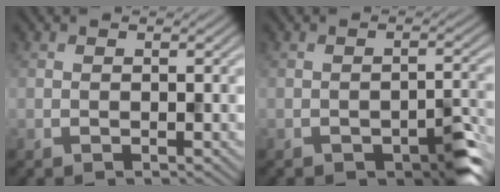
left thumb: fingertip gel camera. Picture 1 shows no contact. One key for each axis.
{"total": 3.9, "fx": -2.3, "fy": 1.5, "fz": 2.8, "tx": -0.036, "ty": 0.003, "tz": -0.028}